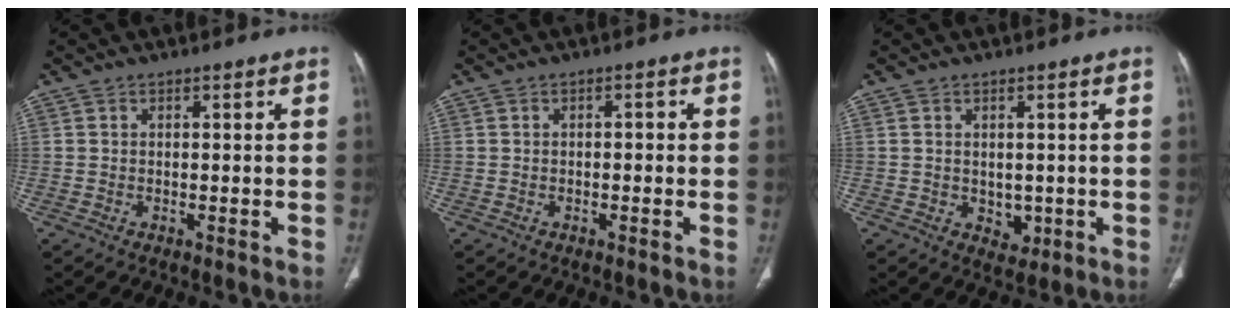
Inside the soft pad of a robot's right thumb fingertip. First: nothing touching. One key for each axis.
{"total": 1.3, "fx": -0.1, "fy": 0.7, "fz": 1.1, "tx": -0.013, "ty": 0.004, "tz": -0.005}
{"total": 3.2, "fx": -0.2, "fy": 2.6, "fz": 1.9, "tx": -0.014, "ty": -0.004, "tz": 0.008}